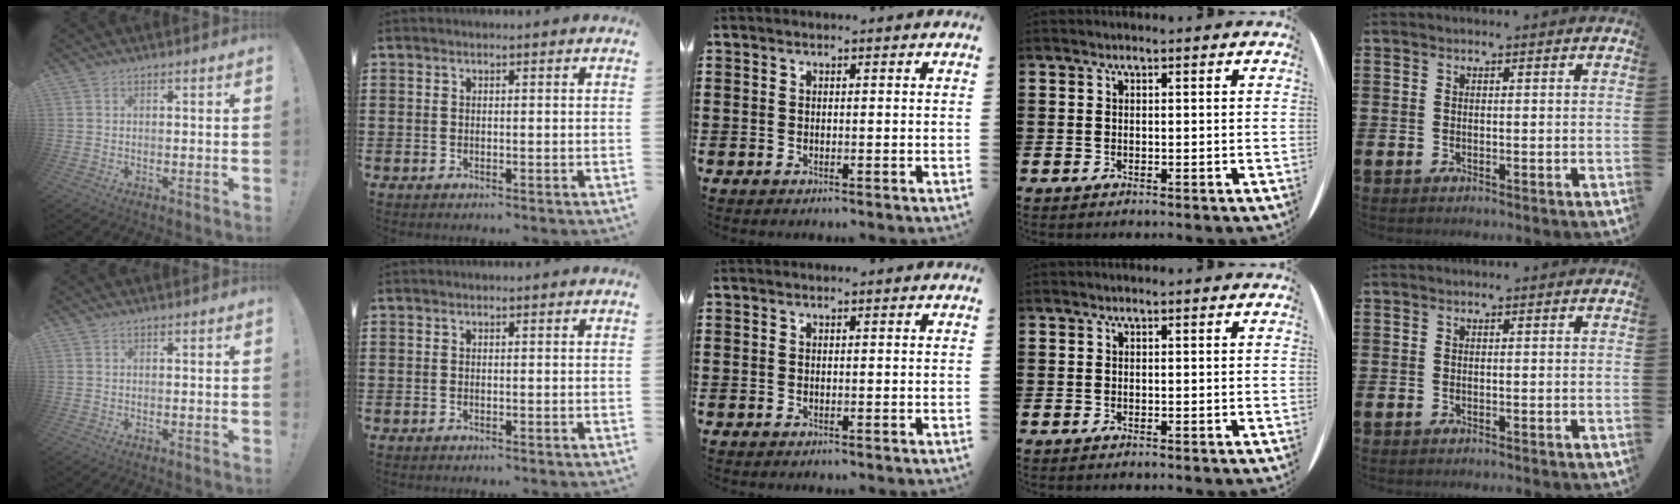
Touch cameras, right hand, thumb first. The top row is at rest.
{}